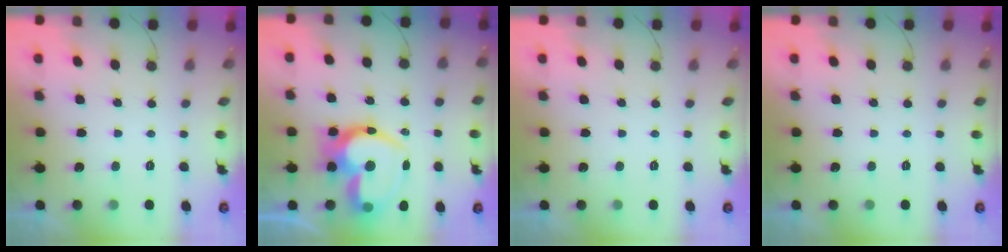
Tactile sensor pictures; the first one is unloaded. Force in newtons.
{"total": 22.9, "press": 22.8, "slide": 1.9}
{"total": 1.8, "press": 1.8, "slide": 0.1}
{"total": 0.0}